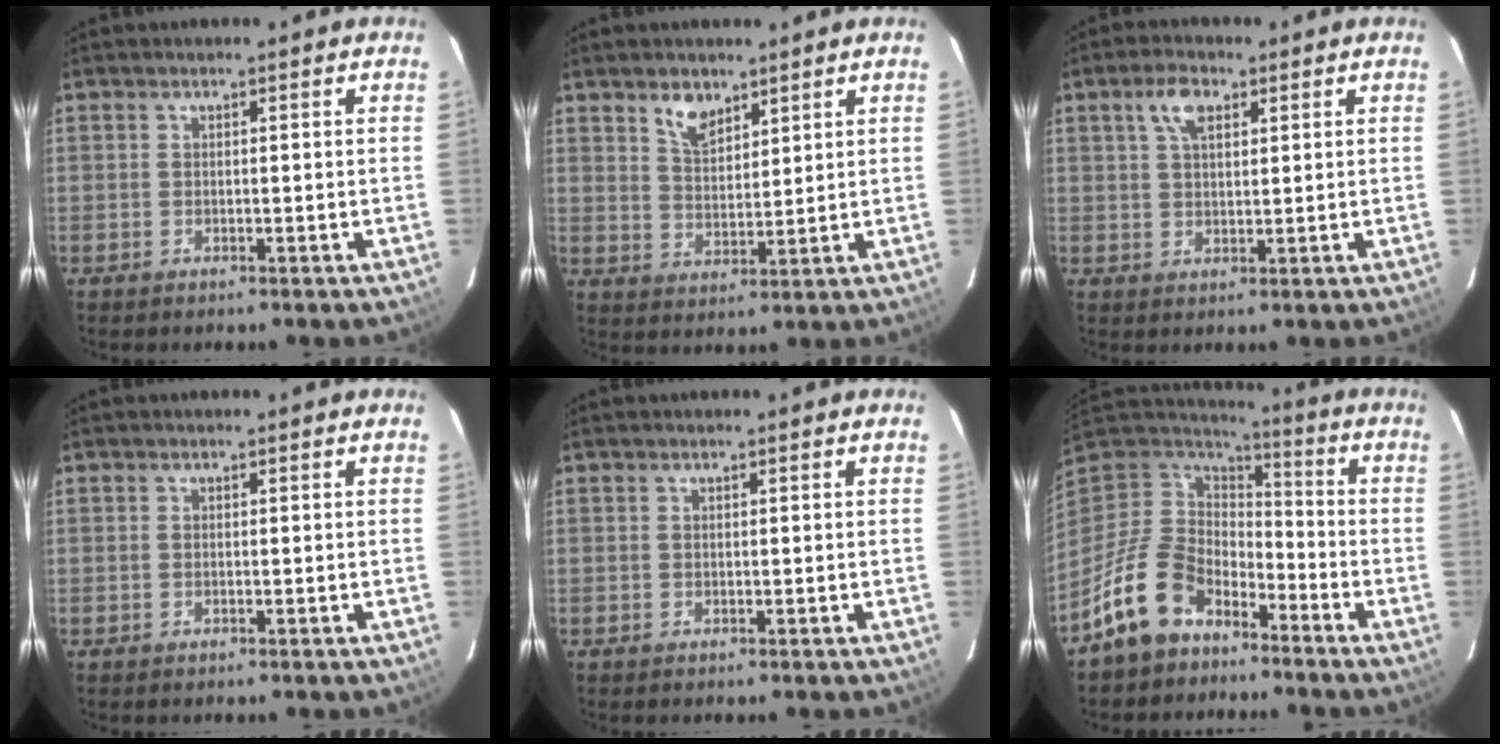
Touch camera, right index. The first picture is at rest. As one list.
[{"total": 5.3, "force": [3.8, 2.7, 2.7], "torque": [-0.045, 0.004, 0.073]}, {"total": 4.9, "force": [2.3, 2.5, 3.5], "torque": [-0.066, 0.013, 0.042]}, {"total": 0.0}, {"total": 0.0}, {"total": 14.4, "force": [-9.6, 8.8, 6.2], "torque": [-0.150, 0.014, -0.167]}]